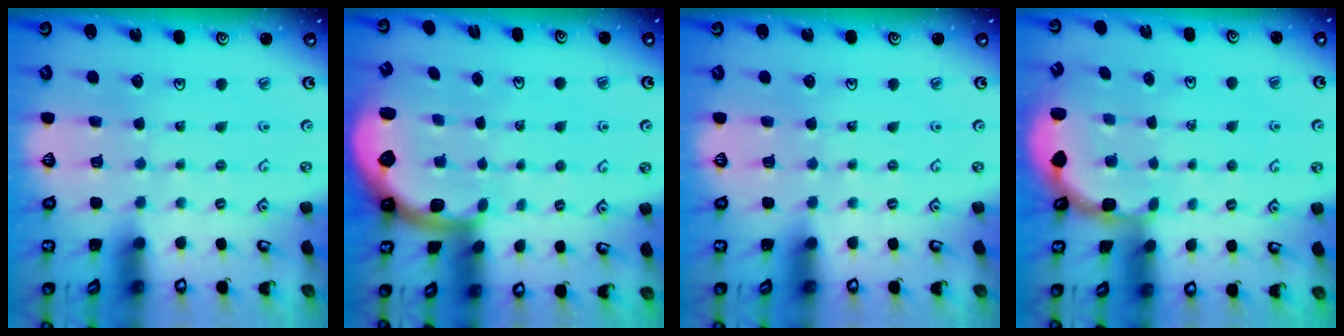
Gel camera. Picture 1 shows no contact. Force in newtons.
{"total": 1.7, "press": 1.6, "slide": 0.4}
{"total": 0.0}
{"total": 2.5, "press": 1.9, "slide": 1.6}